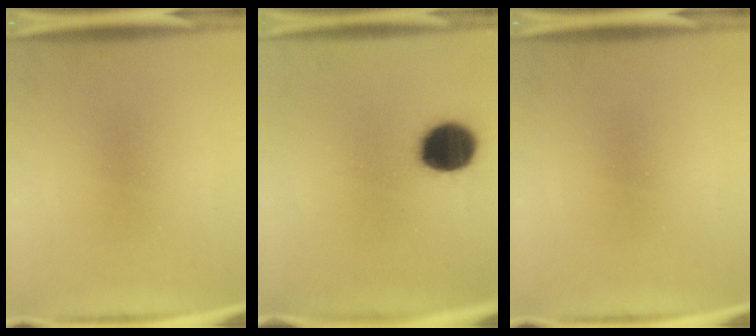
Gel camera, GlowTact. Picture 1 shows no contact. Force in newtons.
{"total": 13.7}
{"total": 0.0}